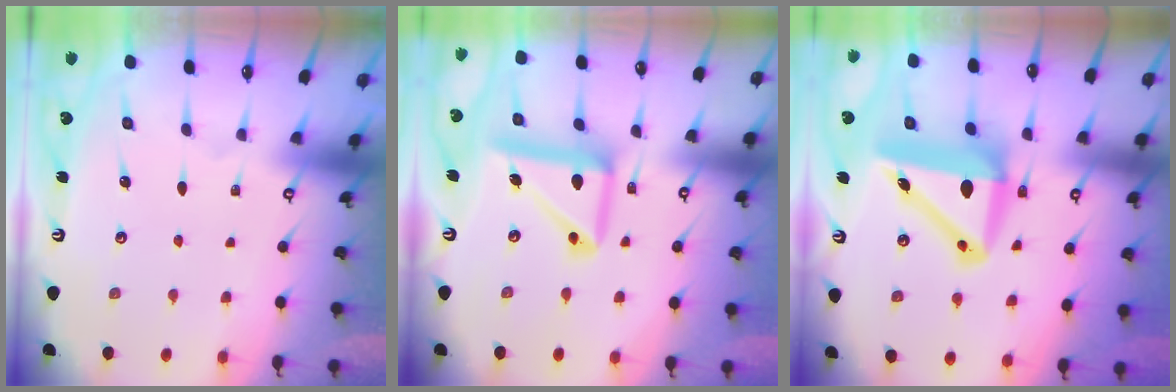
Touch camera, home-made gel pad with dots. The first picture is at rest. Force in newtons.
{"total": 16.5, "press": 16.5, "slide": 1.4}
{"total": 11.8, "press": 11.3, "slide": 3.5}